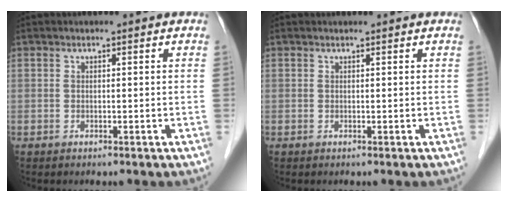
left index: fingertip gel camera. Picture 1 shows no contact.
{"total": 0.8, "force": [0.8, -0.1, 0.1], "torque": [-0.006, 0.005, 0.013]}